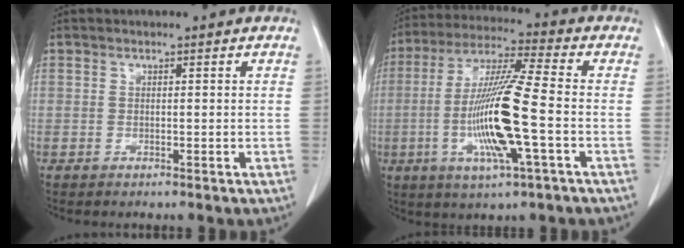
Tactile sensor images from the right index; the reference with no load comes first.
{"total": 14.9, "force": [-3.1, 0.4, 14.6], "torque": [-0.294, -0.009, -0.061]}